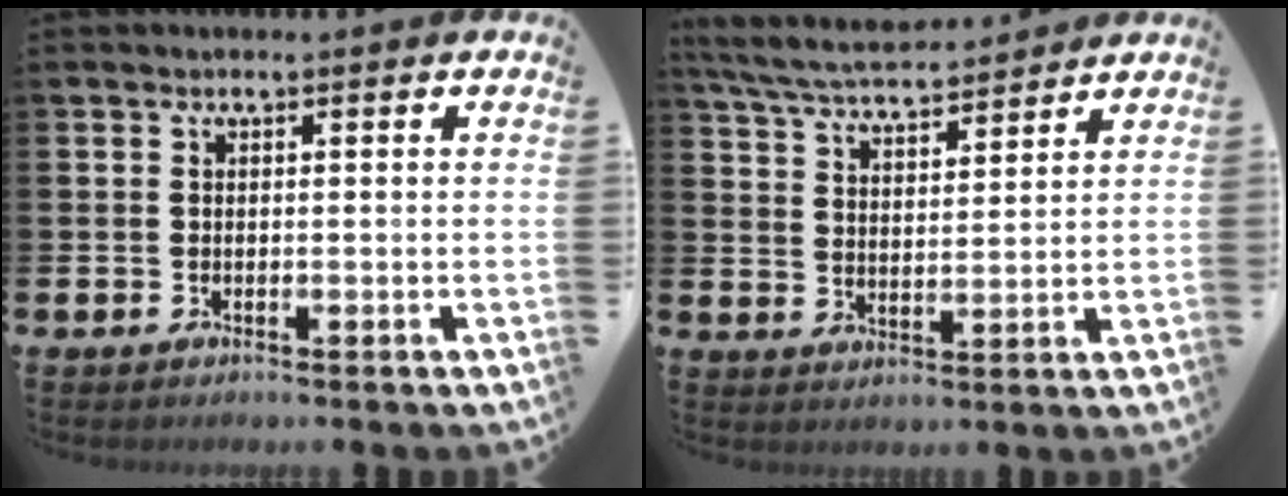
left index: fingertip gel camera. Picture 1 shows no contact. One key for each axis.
{"total": 6.0, "fx": 5.8, "fy": 0.8, "fz": 1.4, "tx": -0.057, "ty": -0.029, "tz": 0.104}